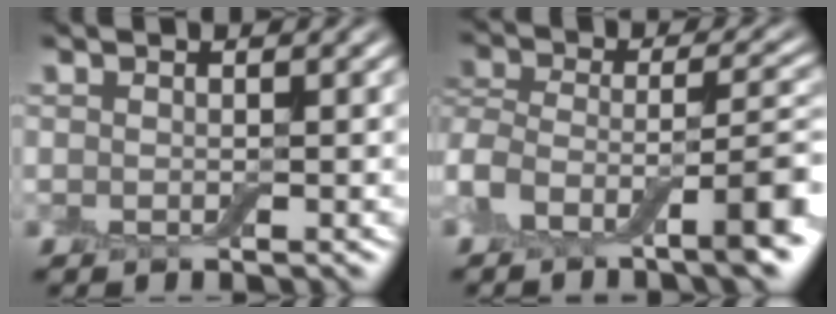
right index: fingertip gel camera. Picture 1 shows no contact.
{"total": 8.0, "force": [-4.0, 3.6, 5.9], "torque": [-0.090, 0.010, -0.083]}